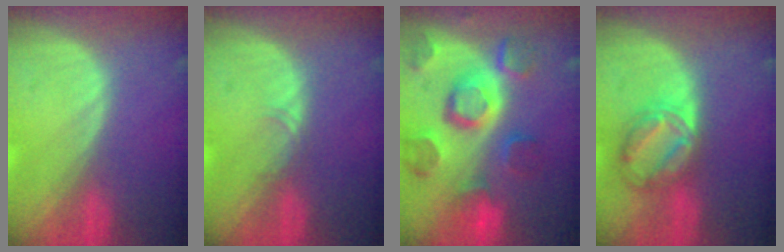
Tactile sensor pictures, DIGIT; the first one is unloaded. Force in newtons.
{"total": 1.1, "press": 1.1, "slide": 0.1}
{"total": 11.7, "press": 10.2, "slide": 5.7}
{"total": 6.4, "press": 6.4, "slide": 0.4}